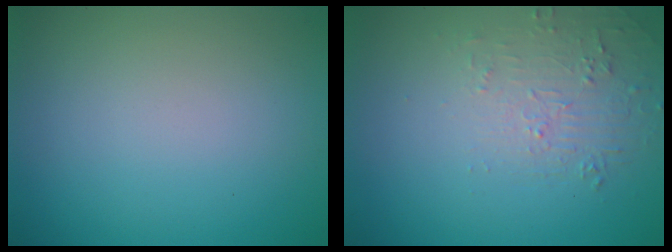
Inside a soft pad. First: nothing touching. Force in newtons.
{"total": 1.9, "press": 0.8, "slide": 1.7}